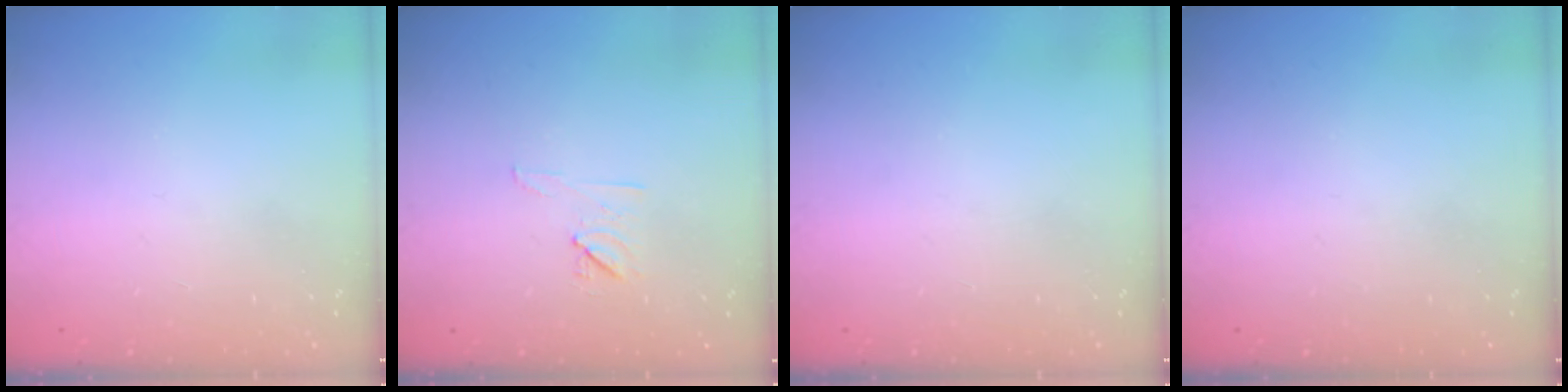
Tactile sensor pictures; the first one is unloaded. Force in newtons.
{"total": 7.3, "press": 7.2, "slide": 1.3}
{"total": 0.0}
{"total": 0.0}